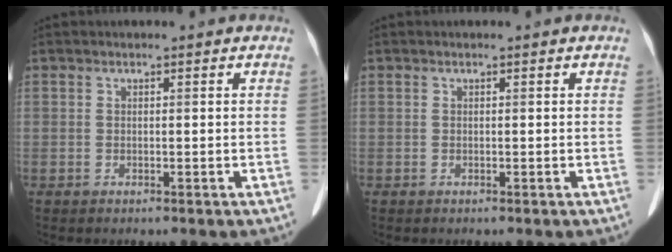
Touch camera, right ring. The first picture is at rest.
{"total": 0.0}